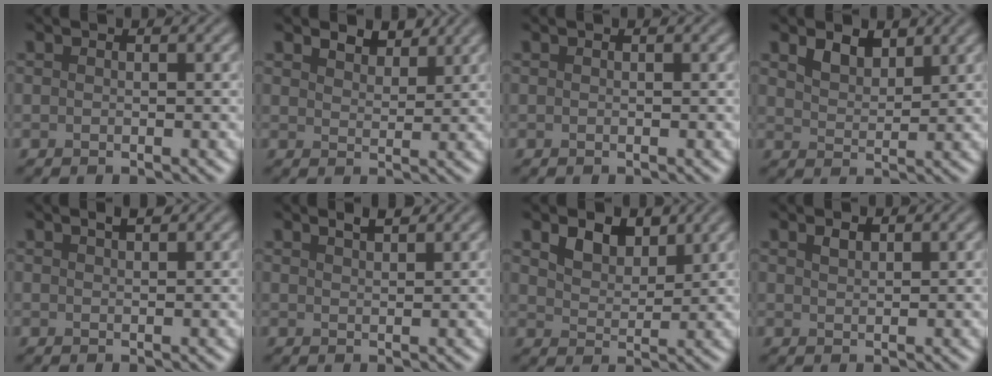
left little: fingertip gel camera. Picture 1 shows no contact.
{"total": 2.6, "force": [2.3, 1.0, 0.8], "torque": [-0.019, 0.001, 0.037]}
{"total": 0.0}
{"total": 2.5, "force": [1.8, 1.3, 1.2], "torque": [-0.030, -0.002, 0.036]}
{"total": 1.1, "force": [0.9, 0.2, 0.6], "torque": [-0.010, 0.002, 0.015]}
{"total": 1.4, "force": [1.3, 0.3, 0.6], "torque": [-0.011, 0.002, 0.022]}
{"total": 3.1, "force": [2.1, 1.7, 1.5], "torque": [-0.039, -0.001, 0.035]}
{"total": 1.0, "force": [0.8, 0.4, 0.5], "torque": [-0.012, 0.001, 0.017]}